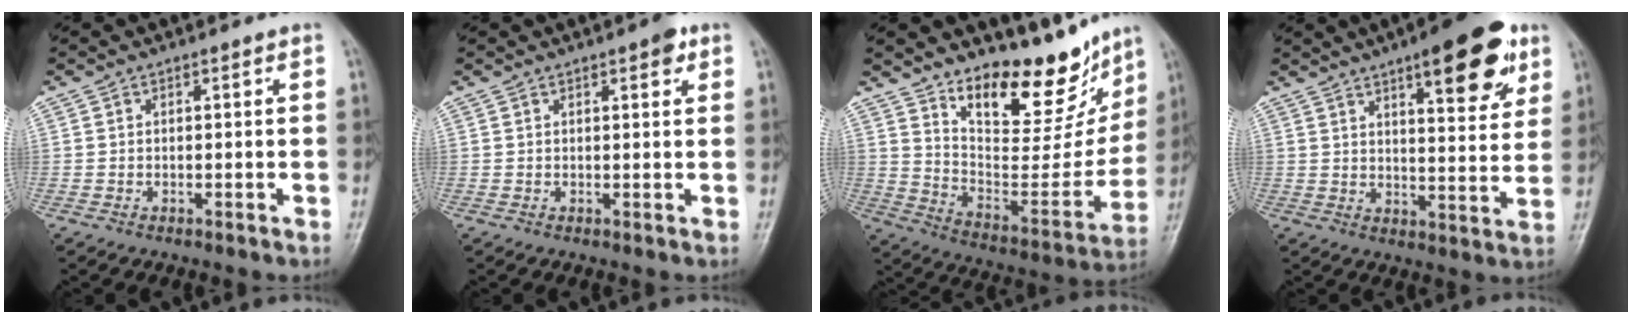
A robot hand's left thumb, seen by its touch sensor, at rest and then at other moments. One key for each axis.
{"total": 2.8, "fx": 1.5, "fy": 1.2, "fz": 2.1, "tx": -0.017, "ty": -0.002, "tz": 0.016}
{"total": 20.0, "fx": 15.5, "fy": 7.7, "fz": 10.1, "tx": -0.086, "ty": -0.106, "tz": 0.248}
{"total": 15.9, "fx": 8.7, "fy": 5.3, "fz": 12.2, "tx": -0.132, "ty": -0.032, "tz": 0.120}